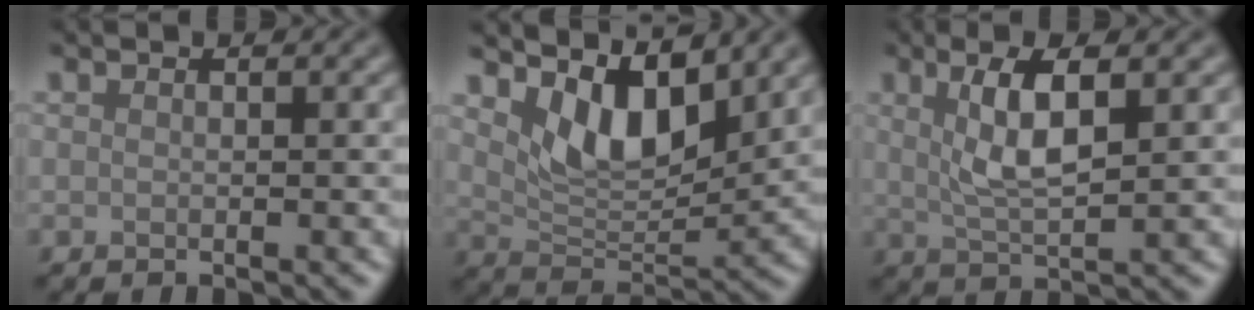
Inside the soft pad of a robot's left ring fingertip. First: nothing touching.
{"total": 5.5, "force": [3.4, 2.3, 3.6], "torque": [-0.072, -0.017, 0.056]}
{"total": 5.0, "force": [1.5, 1.4, 4.5], "torque": [-0.089, 0.000, 0.029]}